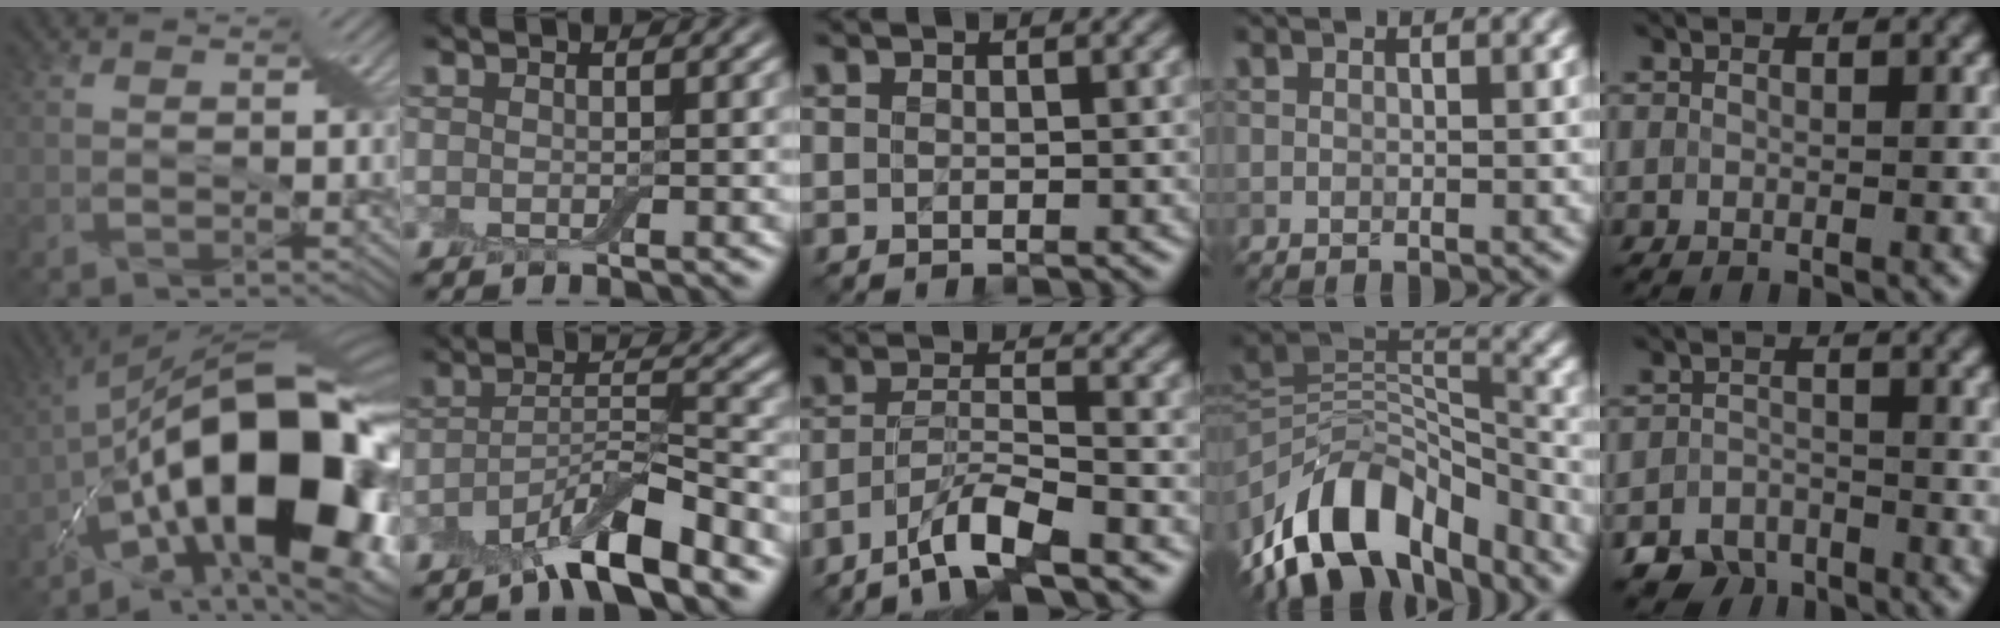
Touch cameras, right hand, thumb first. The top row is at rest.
{"thumb": {"total": 19.2, "force": [-5.7, 7.9, 16.6], "torque": [-0.262, 0.017, -0.111]}, "index": {"total": 6.6, "force": [-4.6, 1.5, 4.4], "torque": [-0.074, -0.001, -0.085]}, "middle": {"total": 5.4, "force": [-4.0, 0.8, 3.6], "torque": [-0.062, 0.003, -0.081]}, "ring": {"total": 11.2, "force": [-7.5, 5.5, 6.3], "torque": [-0.109, 0.014, -0.133]}, "little": {"total": 3.2, "force": [-2.8, 1.5, 0.2], "torque": [0.004, -0.004, -0.056]}}